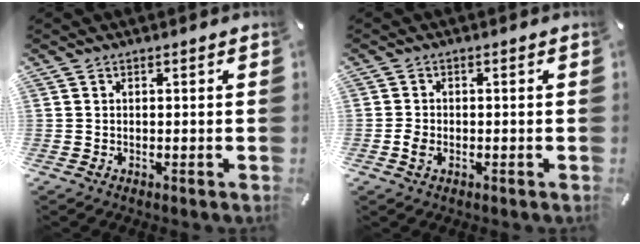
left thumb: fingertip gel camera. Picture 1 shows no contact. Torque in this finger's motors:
{"motor_torque": [-0.12, -0.06, 0.27, 0.14, 0.09]}